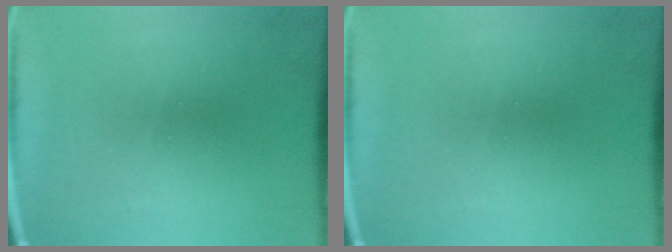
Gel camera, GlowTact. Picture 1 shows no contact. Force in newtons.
{"total": 0.0}